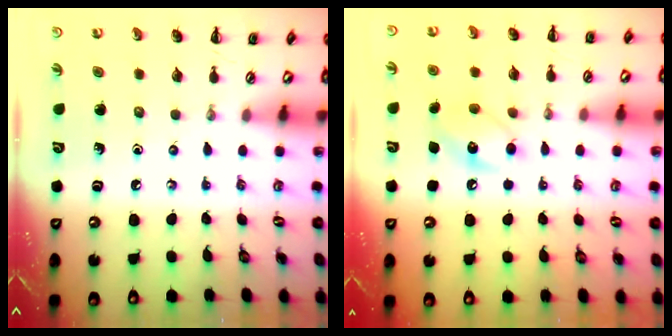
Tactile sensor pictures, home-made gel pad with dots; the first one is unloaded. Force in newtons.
{"total": 10.0, "press": 9.9, "slide": 0.9}